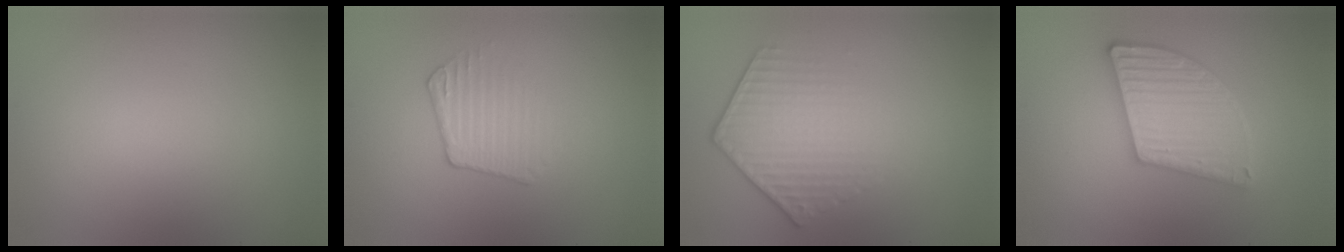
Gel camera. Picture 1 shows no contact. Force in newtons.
{"total": 1.8, "press": 1.1, "slide": 1.4}
{"total": 4.4, "press": 3.2, "slide": 3.1}
{"total": 5.5, "press": 5.5, "slide": 0.7}